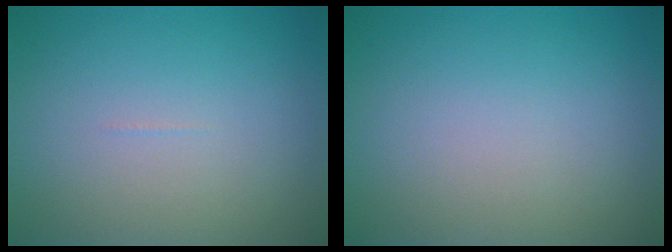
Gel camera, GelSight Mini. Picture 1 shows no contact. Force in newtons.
{"total": 0.0}